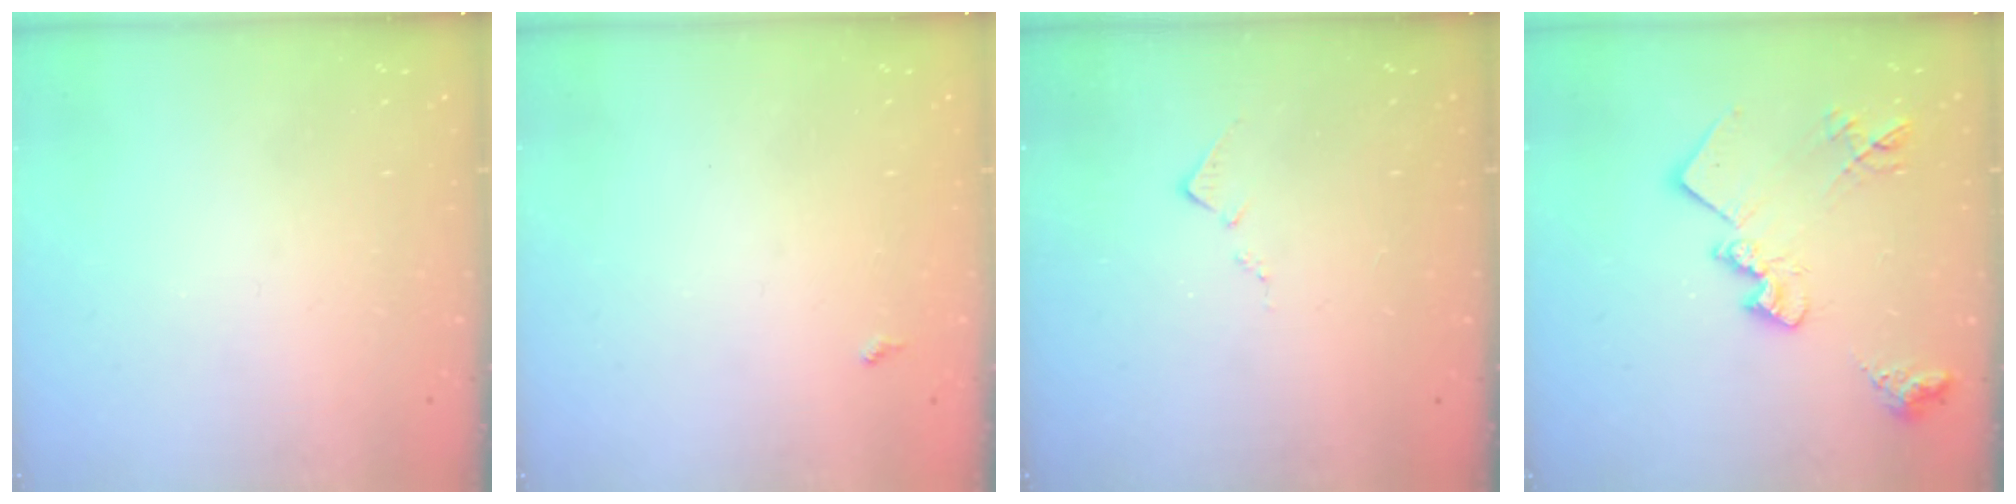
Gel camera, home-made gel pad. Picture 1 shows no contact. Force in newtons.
{"total": 3.7, "press": 3.7, "slide": 0.5}
{"total": 7.9, "press": 7.9, "slide": 0.9}
{"total": 17.7, "press": 17.7, "slide": 1.0}